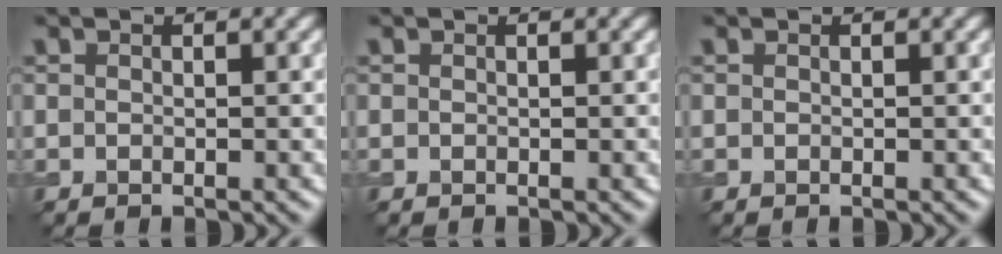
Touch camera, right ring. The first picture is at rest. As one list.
[{"total": 0.0}, {"total": 0.0}]